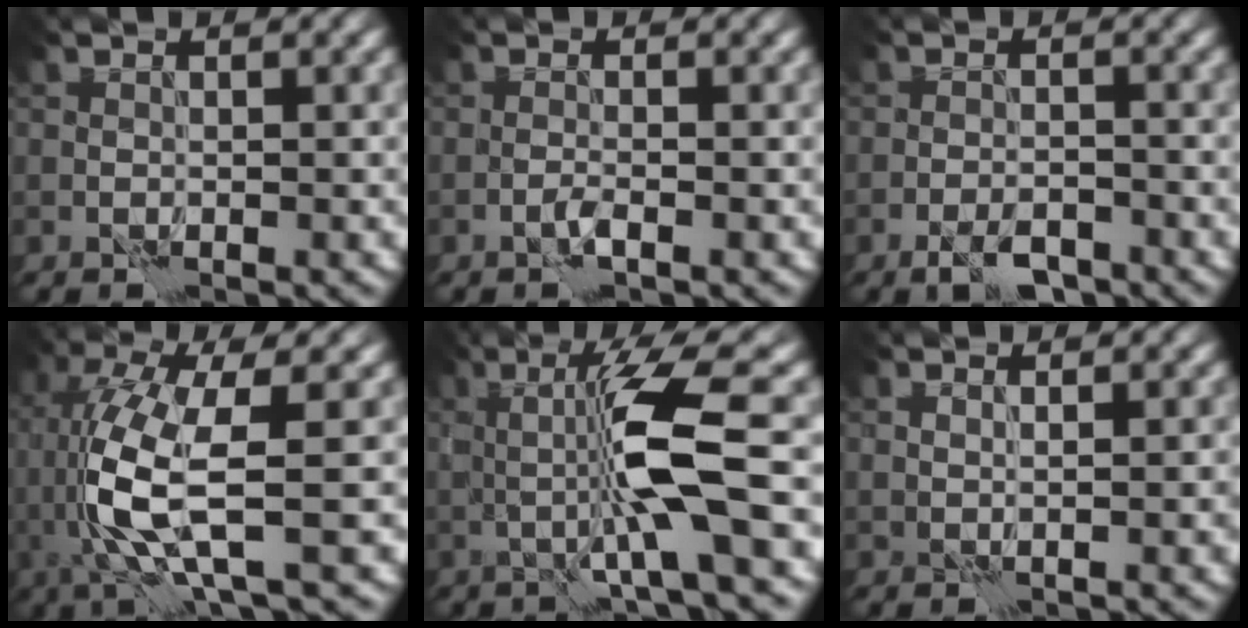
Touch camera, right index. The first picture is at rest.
{"total": 0.6, "force": [-0.3, -0.2, 0.5], "torque": [-0.011, 0.001, -0.007]}
{"total": 2.7, "force": [-1.9, 0.9, 1.6], "torque": [-0.026, -0.001, -0.037]}
{"total": 8.0, "force": [0.3, 2.1, 7.7], "torque": [-0.184, -0.010, 0.012]}
{"total": 6.9, "force": [-0.1, 0.3, 6.9], "torque": [-0.124, 0.006, 0.002]}
{"total": 1.0, "force": [0.4, 0.1, 0.9], "torque": [-0.015, -0.009, 0.012]}